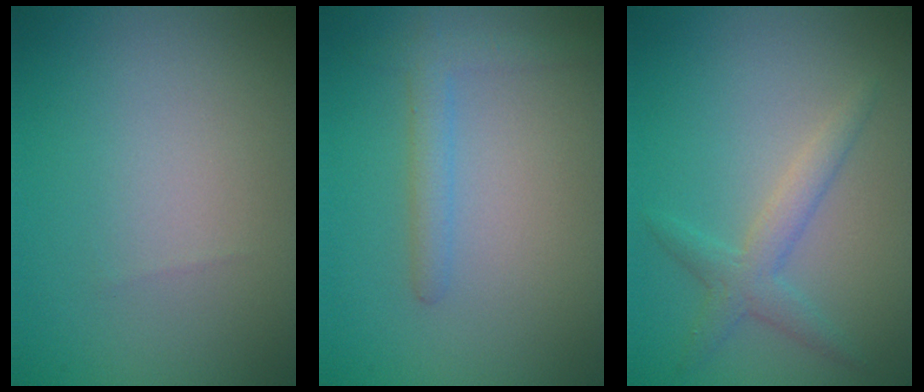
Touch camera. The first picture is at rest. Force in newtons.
{"total": 2.0, "press": 2.0, "slide": 0.2}
{"total": 2.4, "press": 2.4, "slide": 0.0}